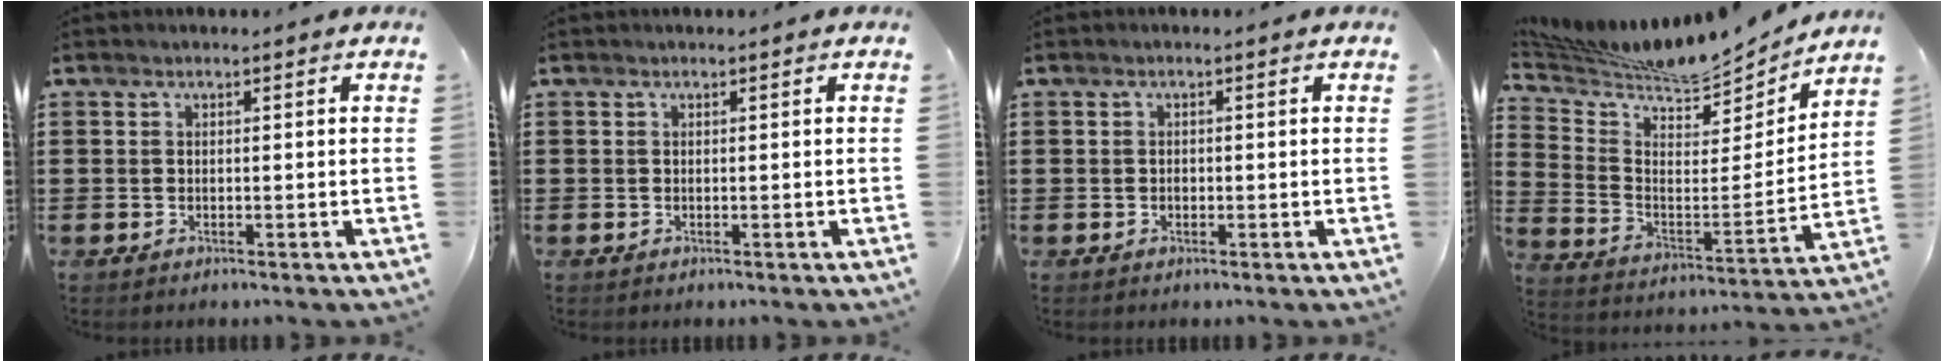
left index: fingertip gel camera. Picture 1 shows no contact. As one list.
[{"total": 0.0}, {"total": 0.7, "force": [-0.2, 0.4, 0.5], "torque": [-0.013, 0.000, -0.003]}, {"total": 7.7, "force": [7.4, 0.6, 2.1], "torque": [-0.074, -0.060, 0.122]}]